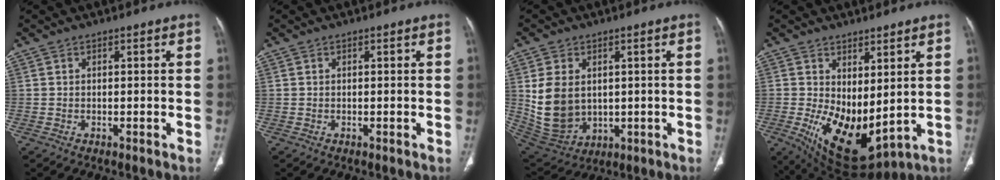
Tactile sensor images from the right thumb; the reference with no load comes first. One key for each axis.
{"total": 0.0}
{"total": 12.4, "fx": 1.5, "fy": 9.1, "fz": 8.3, "tx": -0.150, "ty": -0.011, "tz": 0.055}
{"total": 13.1, "fx": 0.7, "fy": 6.8, "fz": 11.2, "tx": -0.181, "ty": -0.027, "tz": 0.039}